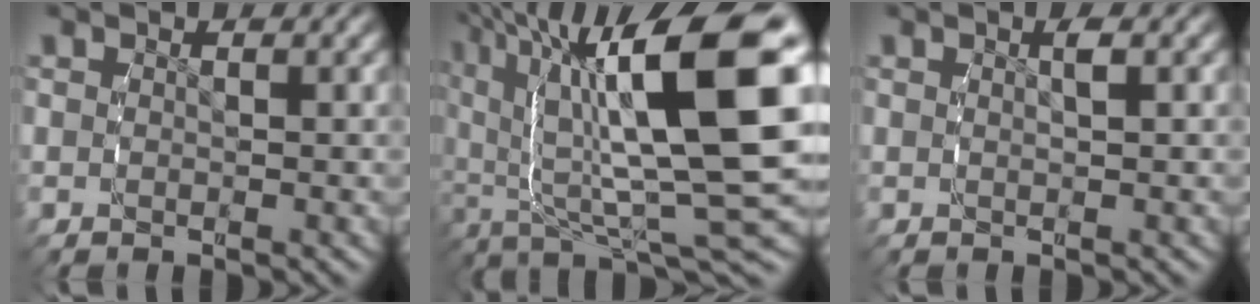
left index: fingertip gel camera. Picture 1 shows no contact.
{"total": 16.3, "force": [1.0, 6.8, 14.8], "torque": [-0.204, 0.008, 0.021]}
{"total": 0.8, "force": [0.3, -0.3, 0.7], "torque": [-0.013, 0.001, 0.010]}